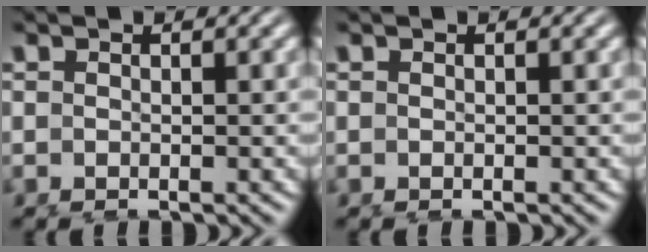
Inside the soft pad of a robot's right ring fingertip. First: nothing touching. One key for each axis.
{"total": 0.0}